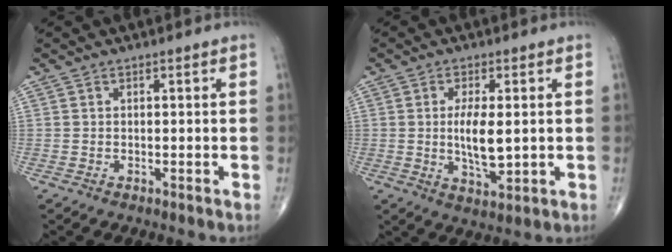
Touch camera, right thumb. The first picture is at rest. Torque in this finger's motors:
{"motor_torque": [2.06, 2.96, 1.18, 0.14, 0.32]}